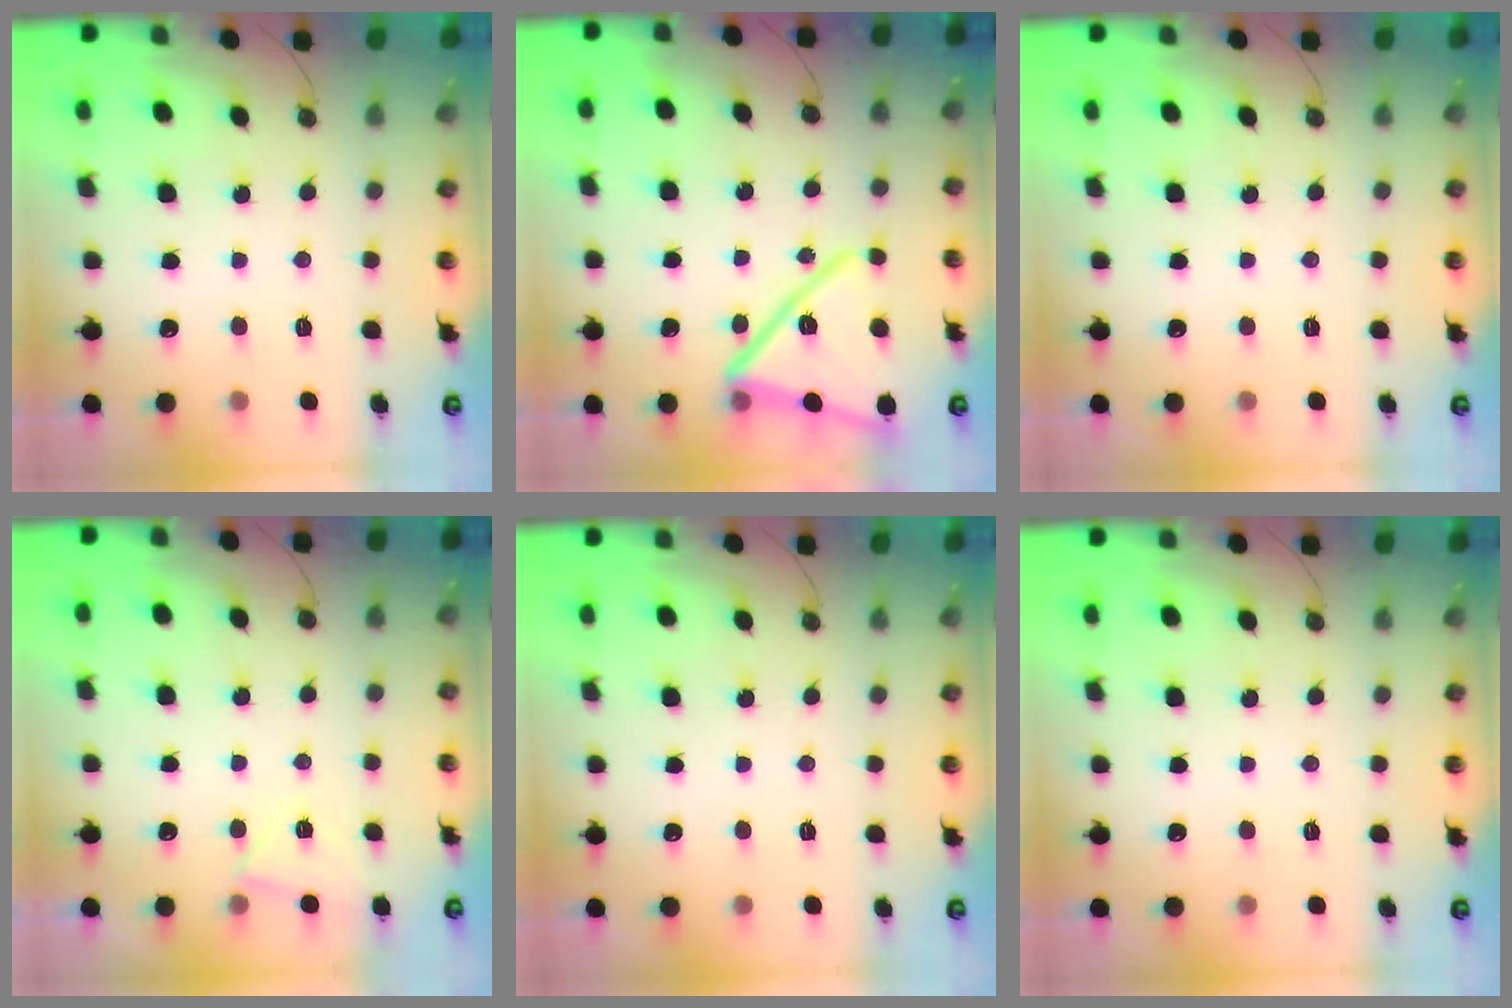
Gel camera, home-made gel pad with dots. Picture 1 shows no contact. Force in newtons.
{"total": 20.6, "press": 20.5, "slide": 1.4}
{"total": 0.0}
{"total": 4.4, "press": 4.0, "slide": 1.7}
{"total": 0.0}
{"total": 0.0}